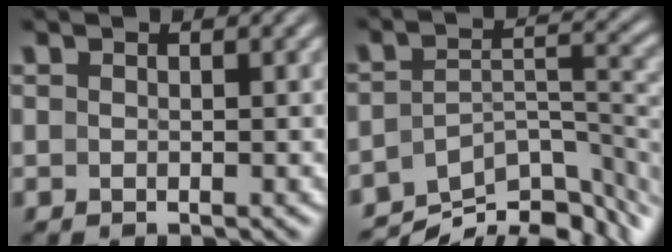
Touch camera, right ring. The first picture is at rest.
{"total": 11.7, "force": [-7.1, 6.4, 6.7], "torque": [-0.087, -0.040, -0.097]}